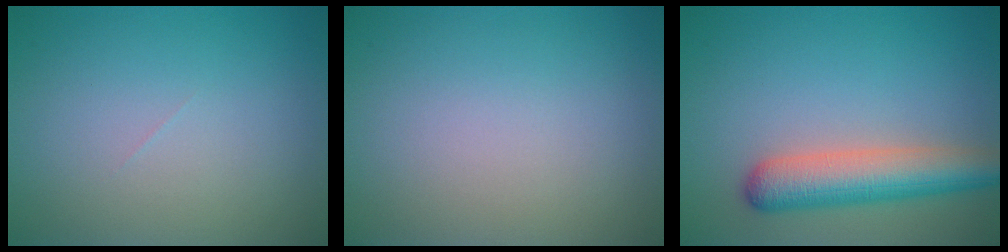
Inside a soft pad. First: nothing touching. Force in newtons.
{"total": 0.0}
{"total": 5.7, "press": 5.7, "slide": 0.2}